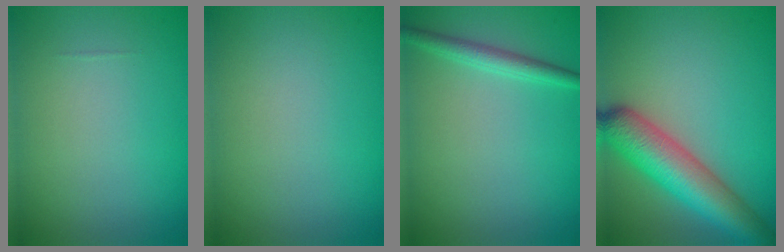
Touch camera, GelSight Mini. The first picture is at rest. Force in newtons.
{"total": 0.0}
{"total": 1.9, "press": 1.9, "slide": 0.2}
{"total": 7.6, "press": 7.6, "slide": 0.3}